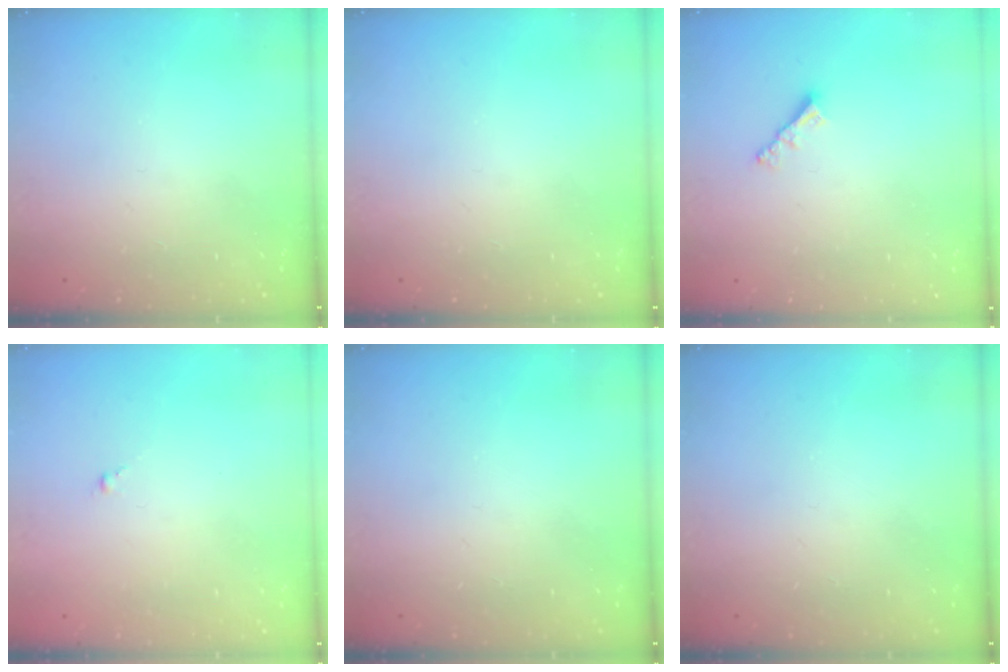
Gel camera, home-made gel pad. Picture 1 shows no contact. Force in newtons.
{"total": 0.0}
{"total": 2.9, "press": 2.9, "slide": 0.3}
{"total": 0.5, "press": 0.4, "slide": 0.4}
{"total": 0.0}
{"total": 0.0}